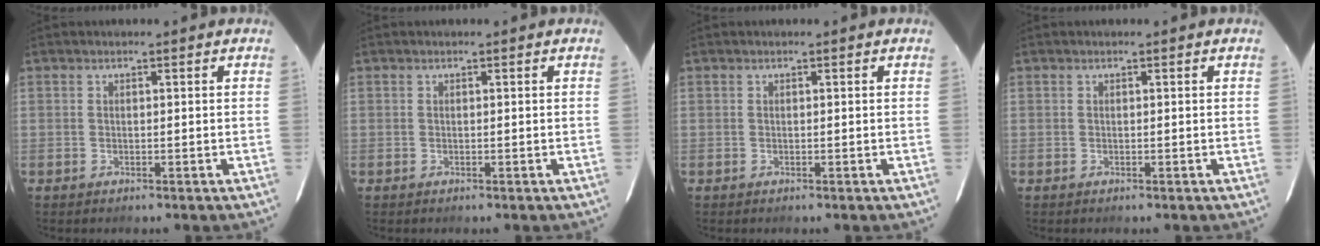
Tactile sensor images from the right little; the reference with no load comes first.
{"total": 0.0}
{"total": 0.0}
{"total": 0.0}